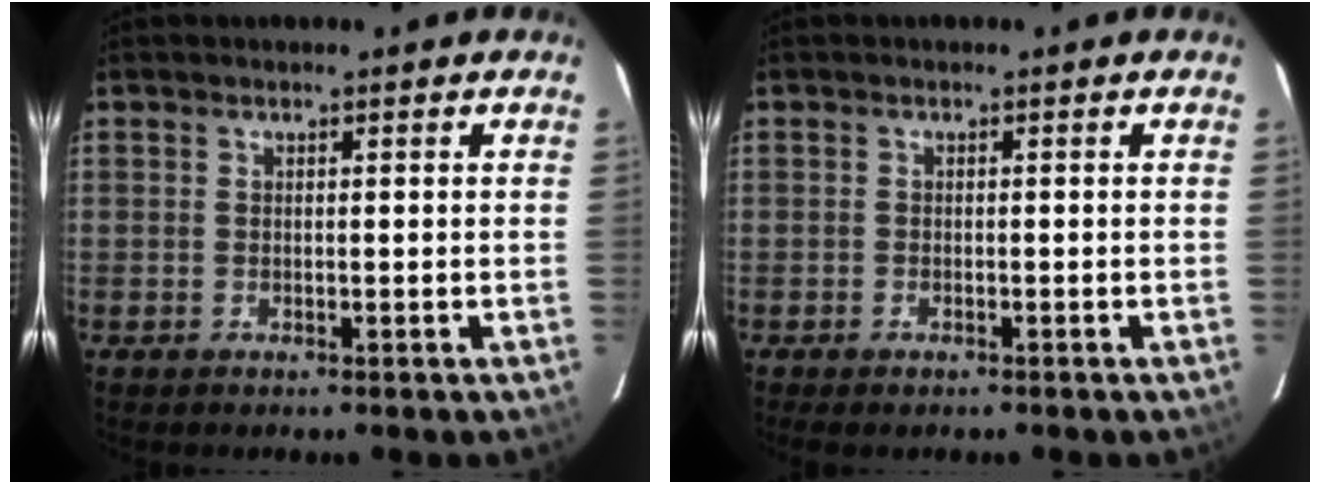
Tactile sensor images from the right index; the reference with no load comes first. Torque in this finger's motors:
{"motor_torque": [0.20, -0.02, 0.15, 0.03]}